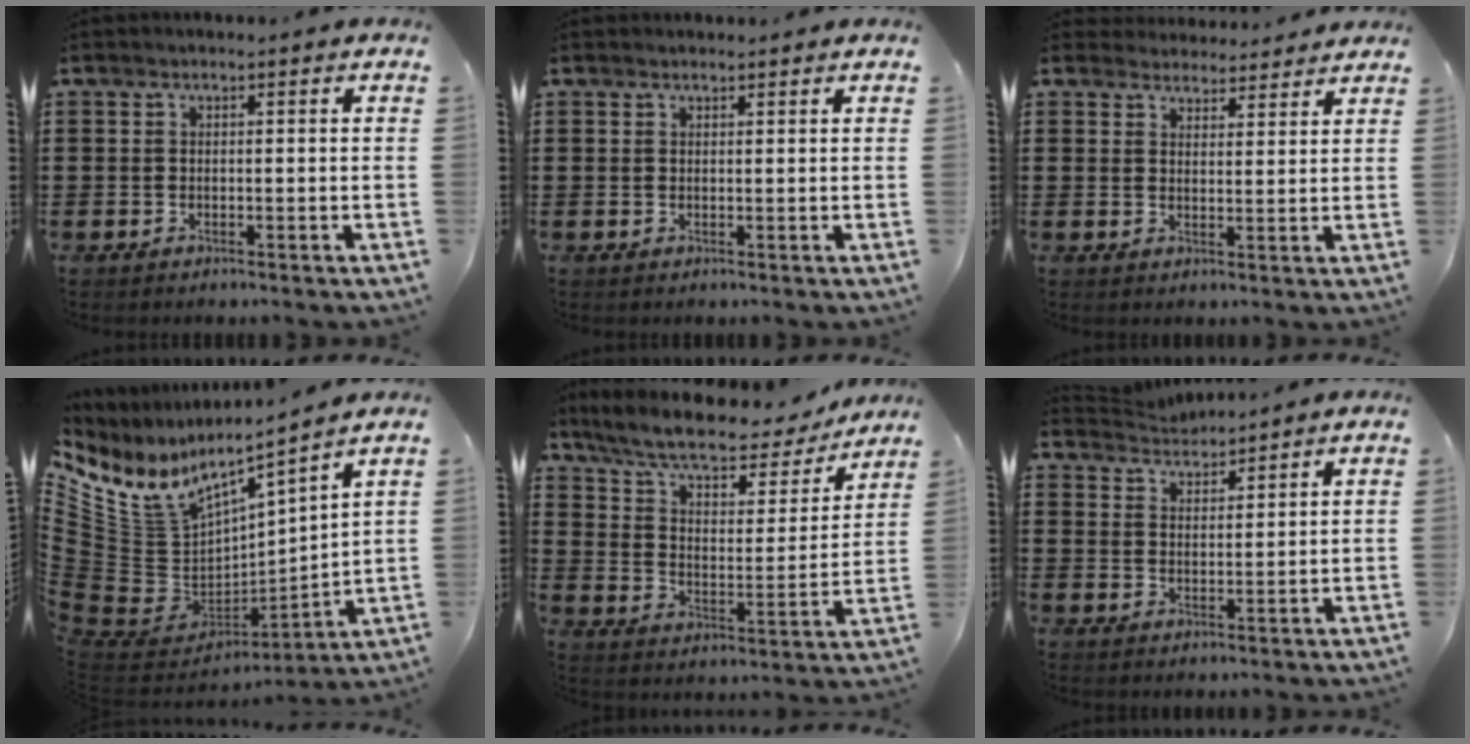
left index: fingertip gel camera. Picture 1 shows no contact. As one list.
[{"total": 0.9, "force": [0.9, 0.2, 0.1], "torque": [-0.004, 0.000, 0.017]}, {"total": 3.5, "force": [3.4, 0.7, 0.1], "torque": [-0.015, -0.010, 0.065]}, {"total": 8.0, "force": [4.9, 5.3, 3.4], "torque": [-0.123, -0.064, 0.086]}, {"total": 8.3, "force": [6.9, 2.0, 4.1], "torque": [-0.109, -0.034, 0.118]}, {"total": 3.3, "force": [3.3, 0.2, -0.3], "torque": [-0.007, -0.016, 0.059]}]